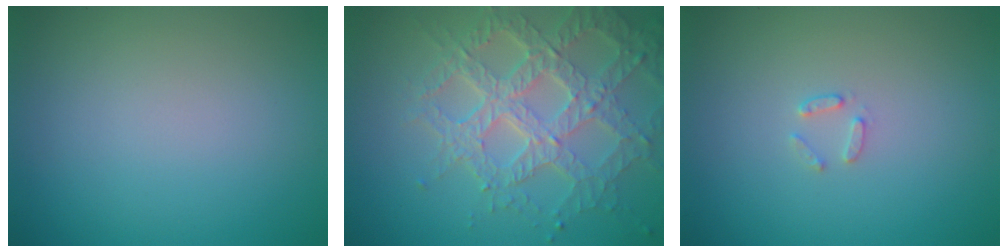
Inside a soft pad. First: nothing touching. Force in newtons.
{"total": 7.4, "press": 5.4, "slide": 5.0}
{"total": 1.0, "press": 1.0, "slide": 0.2}